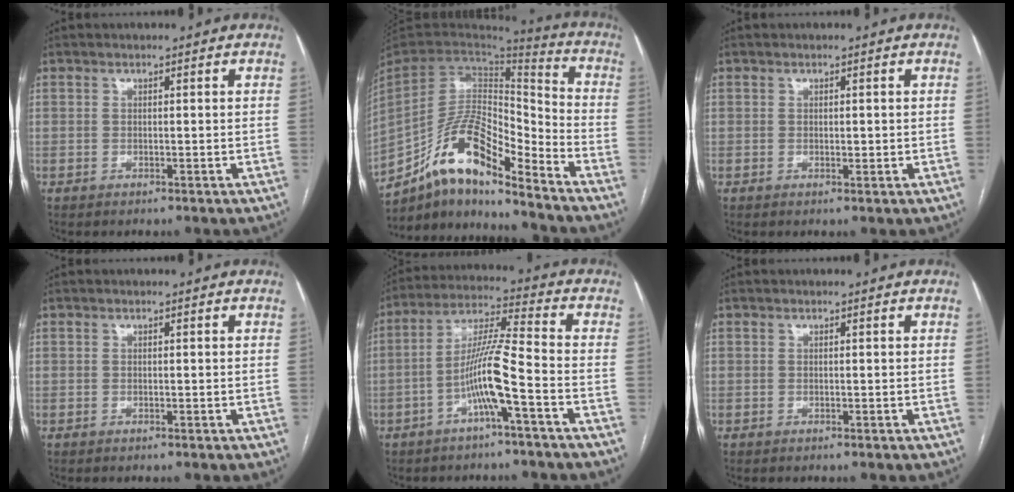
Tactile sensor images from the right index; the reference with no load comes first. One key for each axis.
{"total": 15.6, "fx": -11.5, "fy": 3.7, "fz": 9.8, "tx": -0.182, "ty": 0.030, "tz": -0.207}
{"total": 1.1, "fx": -0.1, "fy": 0.6, "fz": 0.9, "tx": -0.012, "ty": -0.002, "tz": -0.002}
{"total": 0.0}
{"total": 9.6, "fx": -3.9, "fy": -0.3, "fz": 8.8, "tx": -0.171, "ty": 0.018, "tz": -0.074}
{"total": 0.0}